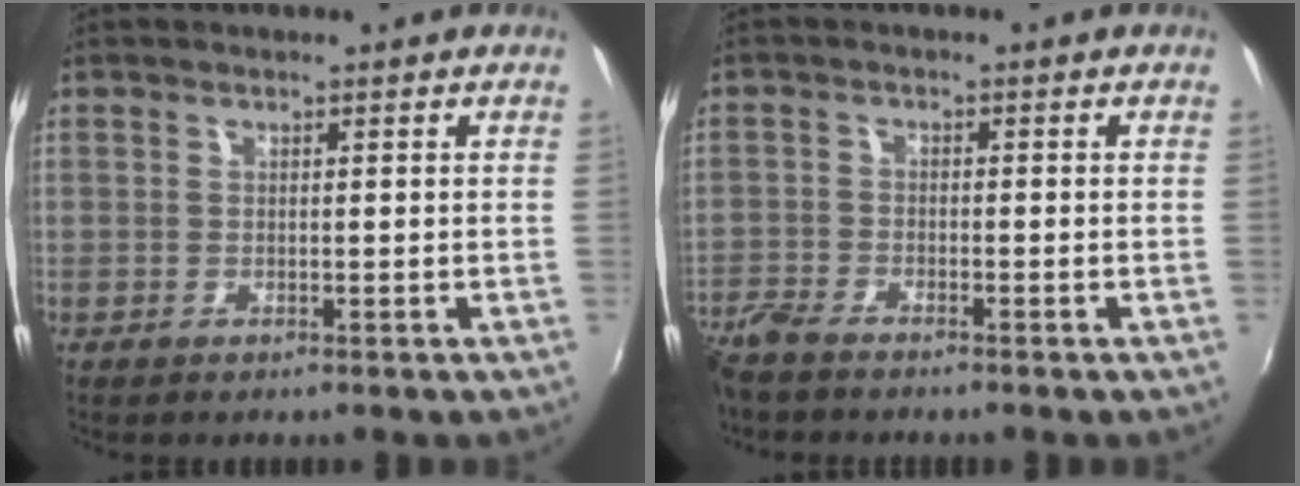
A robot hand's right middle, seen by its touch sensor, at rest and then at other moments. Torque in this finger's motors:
{"motor_torque": [1.07, -1.07, 0.36, 0.21]}